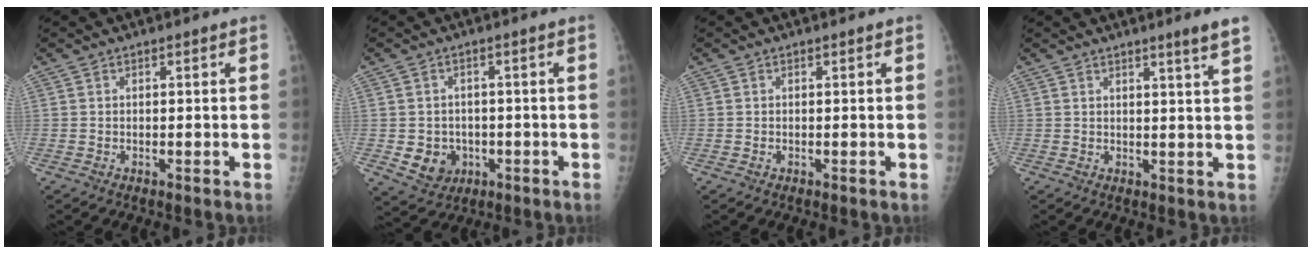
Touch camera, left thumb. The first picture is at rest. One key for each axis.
{"total": 5.9, "fx": -1.3, "fy": 5.2, "fz": 2.4, "tx": -0.016, "ty": 0.006, "tz": -0.008}
{"total": 0.0}
{"total": 3.7, "fx": 2.5, "fy": -0.9, "fz": 2.5, "tx": -0.033, "ty": -0.021, "tz": 0.037}